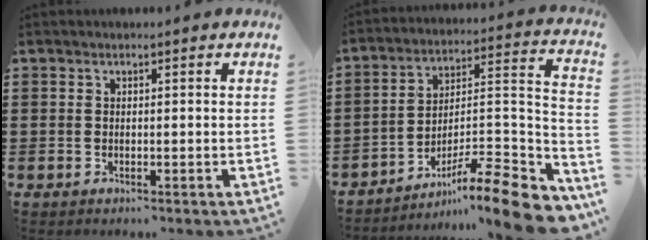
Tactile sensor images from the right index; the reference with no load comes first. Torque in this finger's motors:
{"motor_torque": [1.06, -0.64, 0.30, 0.02]}